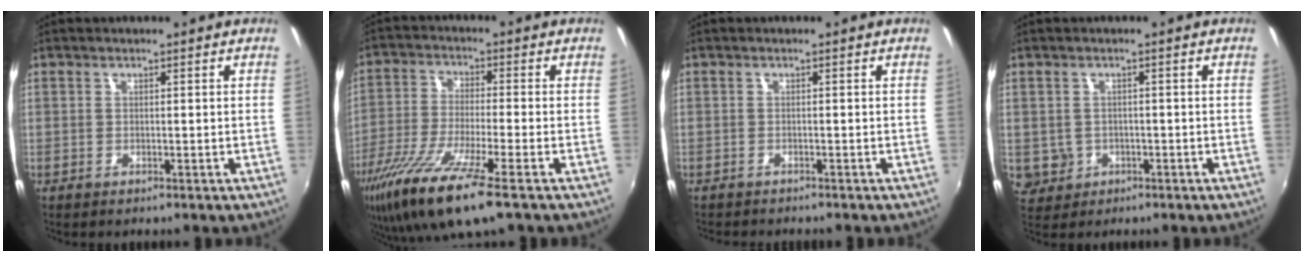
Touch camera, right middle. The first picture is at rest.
{"total": 15.2, "force": [-9.5, 1.6, 11.8], "torque": [-0.241, -0.051, -0.174]}
{"total": 1.9, "force": [-1.8, 0.2, 0.5], "torque": [-0.017, -0.011, -0.028]}
{"total": 4.6, "force": [-0.7, 4.4, 1.3], "torque": [-0.035, 0.000, 0.000]}